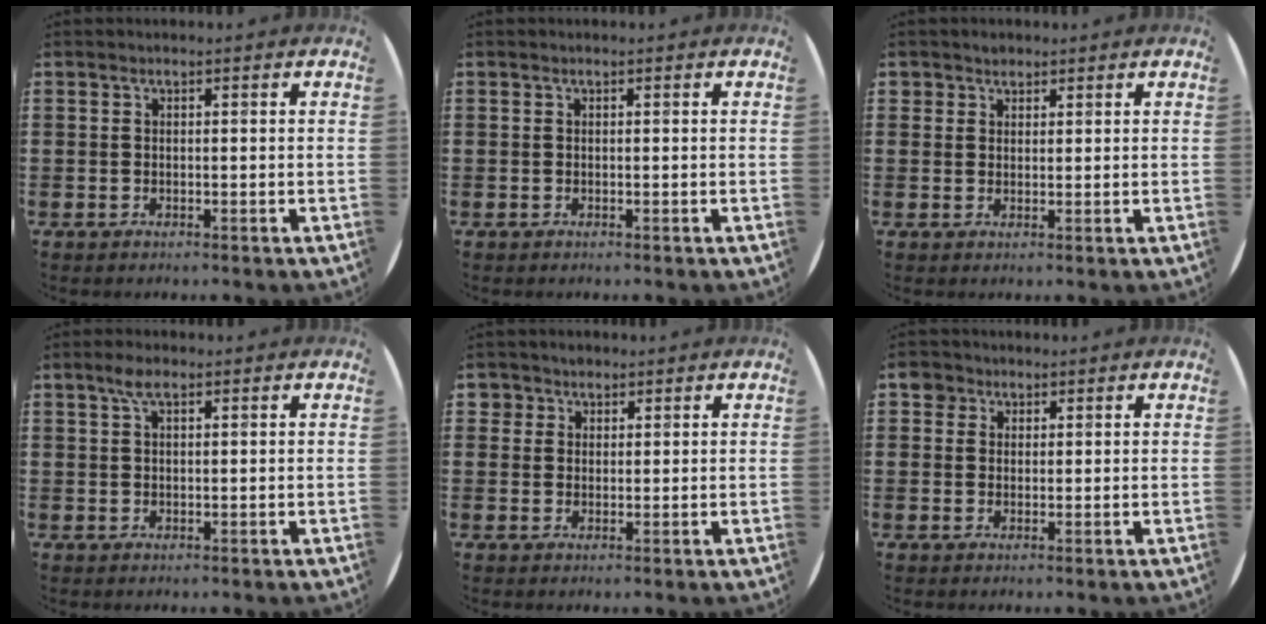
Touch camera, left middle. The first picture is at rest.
{"total": 0.0}
{"total": 1.6, "force": [1.4, 0.9, 0.0], "torque": [0.006, 0.000, 0.027]}
{"total": 2.8, "force": [1.5, 0.9, 2.2], "torque": [-0.047, 0.008, 0.025]}
{"total": 2.3, "force": [1.7, 1.6, 0.1], "torque": [-0.001, 0.004, 0.031]}
{"total": 2.6, "force": [1.7, 1.9, 0.4], "torque": [0.002, 0.002, 0.029]}